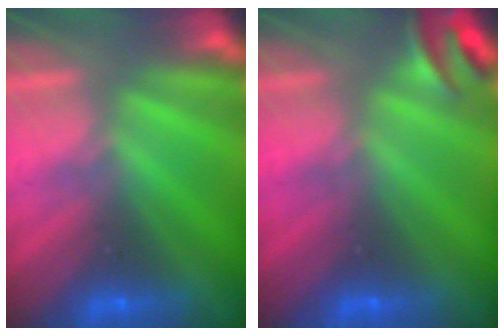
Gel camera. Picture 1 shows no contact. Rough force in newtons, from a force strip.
{"total": 2.7}